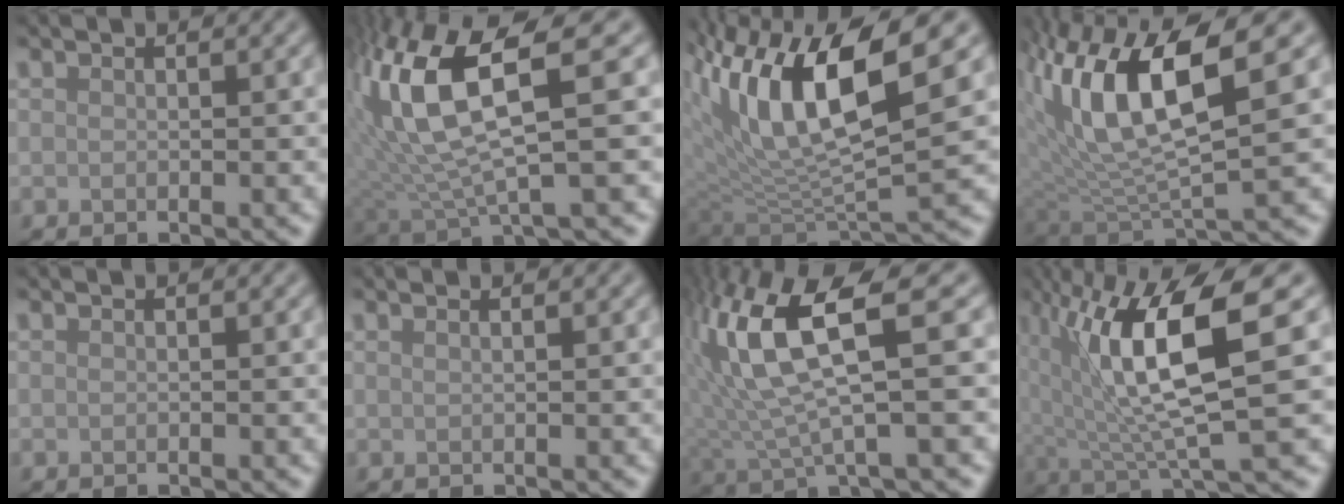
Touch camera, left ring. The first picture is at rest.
{"total": 10.8, "force": [2.8, 3.2, 10.0], "torque": [-0.212, 0.008, 0.056]}
{"total": 12.7, "force": [4.7, 4.4, 11.0], "torque": [-0.209, 0.008, 0.087]}
{"total": 10.3, "force": [3.3, 3.4, 9.2], "torque": [-0.176, 0.002, 0.061]}
{"total": 0.0}
{"total": 1.5, "force": [0.9, 0.7, 1.0], "torque": [0.001, -0.005, -0.003]}
{"total": 10.0, "force": [3.1, 2.6, 9.2], "torque": [-0.195, 0.009, 0.061]}
{"total": 10.7, "force": [2.7, 2.7, 10.0], "torque": [-0.170, 0.001, 0.052]}